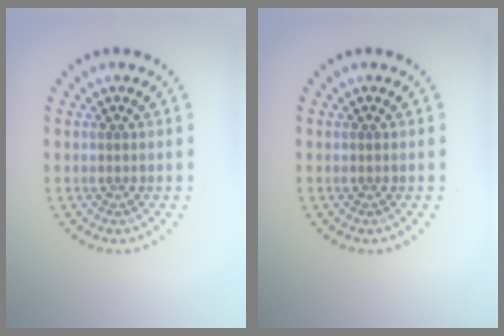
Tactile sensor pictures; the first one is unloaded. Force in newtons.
{"total": 0.0}